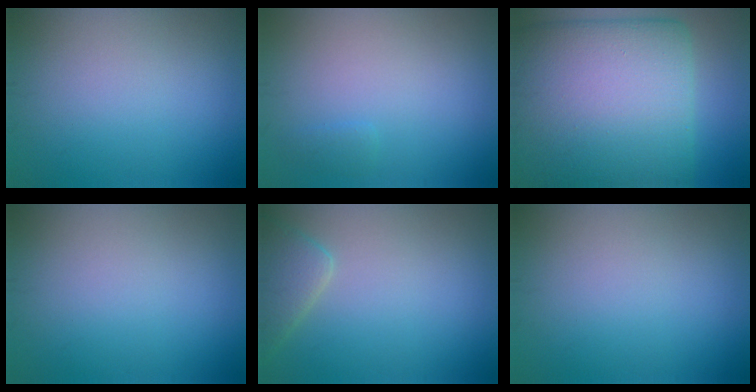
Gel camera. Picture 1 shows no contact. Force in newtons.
{"total": 0.6, "press": 0.6, "slide": 0.1}
{"total": 22.3, "press": 22.3, "slide": 0.8}
{"total": 0.0}
{"total": 2.9, "press": 2.9, "slide": 0.2}
{"total": 0.0}